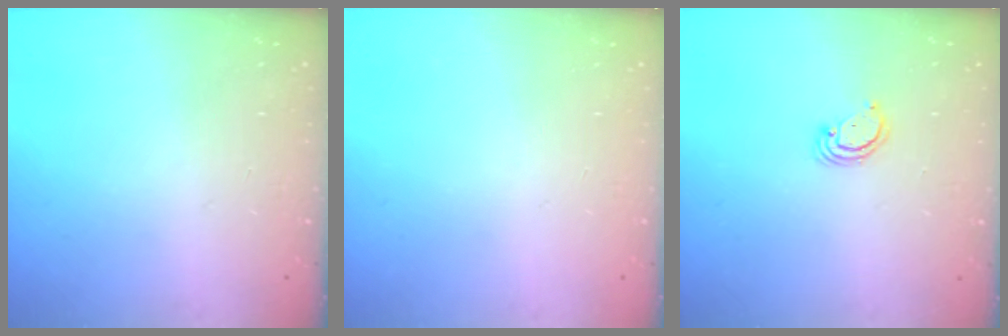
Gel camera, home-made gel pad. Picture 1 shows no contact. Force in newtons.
{"total": 0.0}
{"total": 2.4, "press": 2.4, "slide": 0.2}